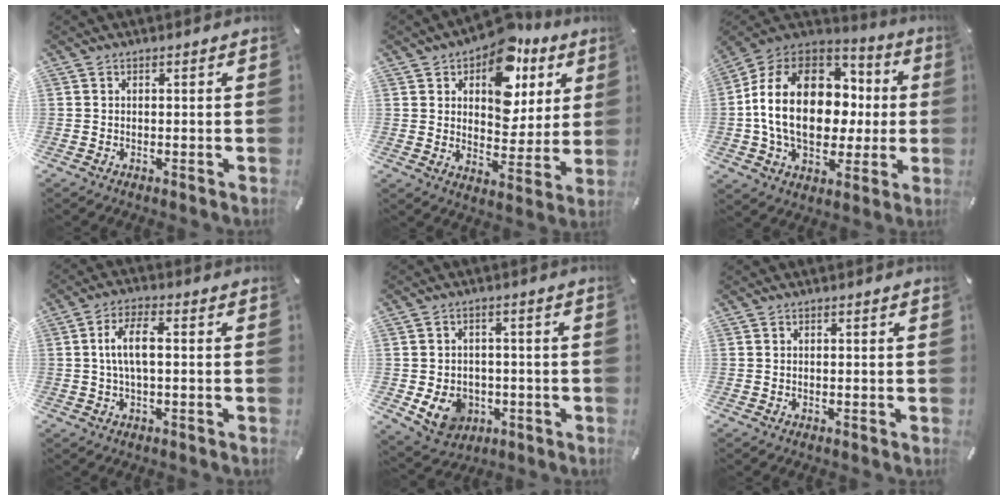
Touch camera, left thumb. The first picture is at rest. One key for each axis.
{"total": 14.5, "fx": 7.6, "fy": 9.4, "fz": 8.1, "tx": -0.110, "ty": -0.048, "tz": 0.132}
{"total": 23.0, "fx": 0.4, "fy": 16.8, "fz": 15.8, "tx": -0.315, "ty": 0.009, "tz": 0.015}
{"total": 7.3, "fx": 0.3, "fy": 3.0, "fz": 6.7, "tx": -0.137, "ty": 0.008, "tz": 0.001}
{"total": 8.4, "fx": -2.4, "fy": 7.1, "fz": 3.8, "tx": -0.075, "ty": 0.008, "tz": -0.044}
{"total": 0.0}